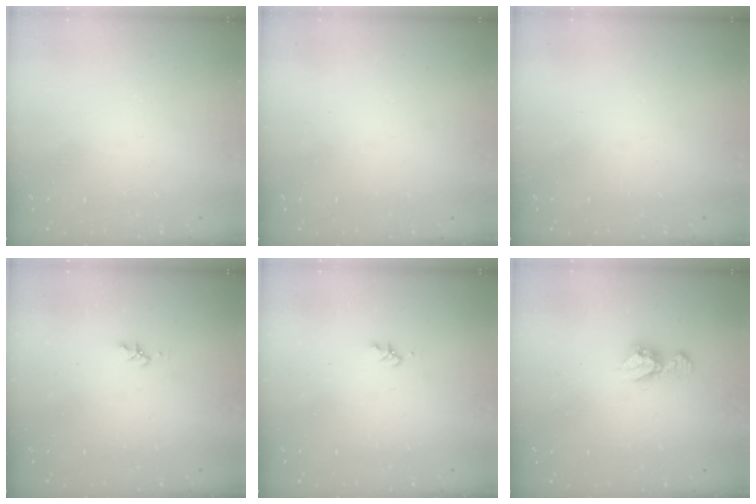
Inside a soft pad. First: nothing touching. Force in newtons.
{"total": 0.0}
{"total": 0.0}
{"total": 1.6, "press": 1.6, "slide": 0.3}
{"total": 1.6, "press": 1.6, "slide": 0.3}
{"total": 7.8, "press": 7.8, "slide": 0.6}